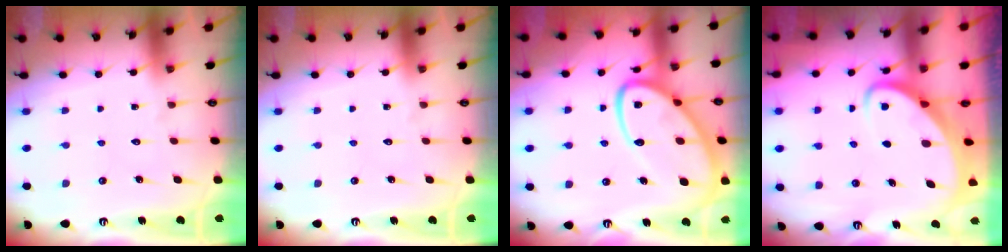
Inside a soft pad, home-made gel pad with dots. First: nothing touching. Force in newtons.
{"total": 0.0}
{"total": 19.6, "press": 19.5, "slide": 1.8}
{"total": 3.5, "press": 3.5, "slide": 0.4}